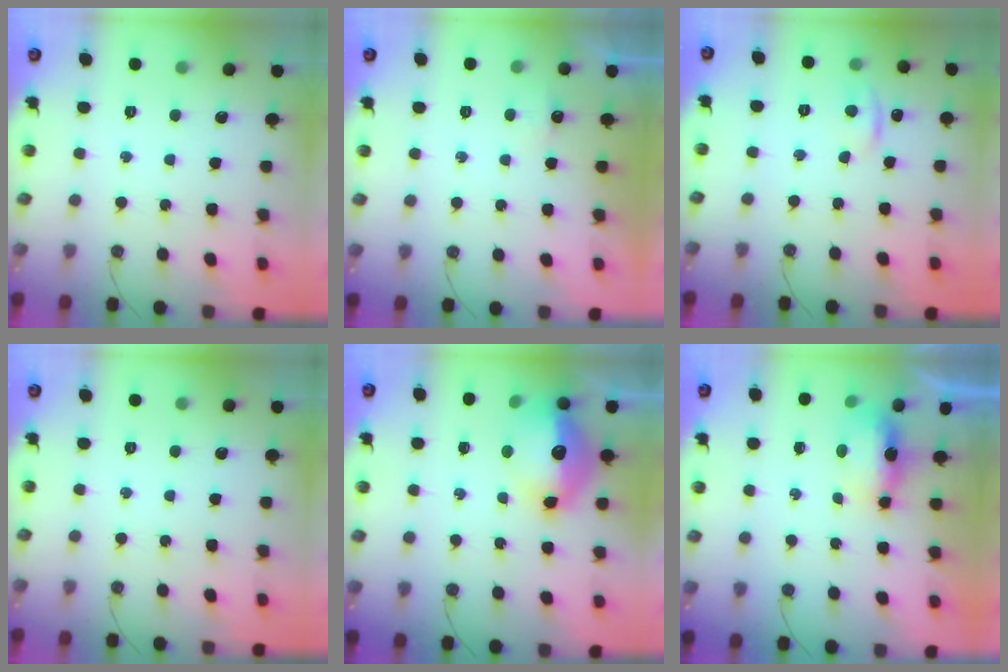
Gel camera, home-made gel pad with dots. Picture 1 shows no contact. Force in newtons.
{"total": 3.5, "press": 3.5, "slide": 0.4}
{"total": 4.7, "press": 4.6, "slide": 0.6}
{"total": 0.0}
{"total": 14.5, "press": 14.4, "slide": 1.4}
{"total": 15.3, "press": 8.5, "slide": 12.7}